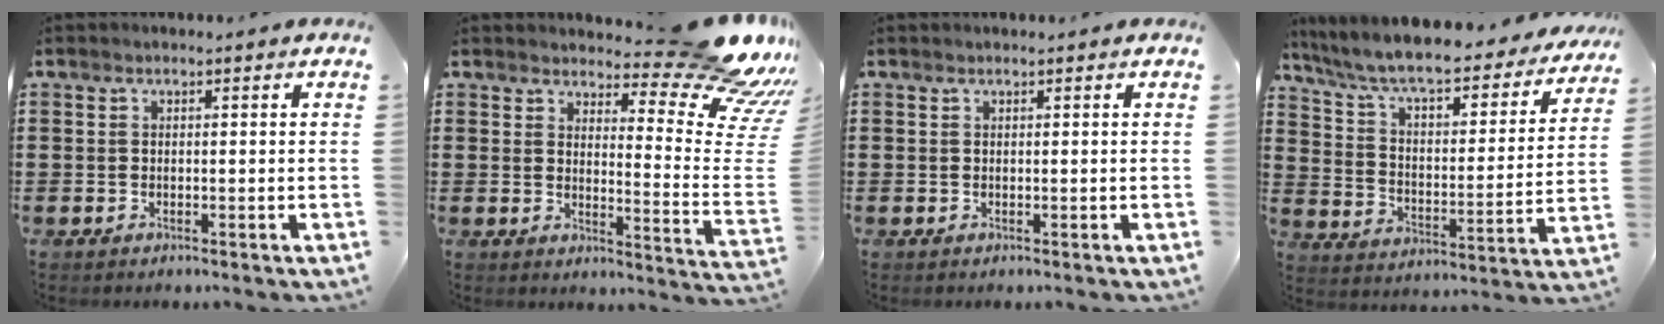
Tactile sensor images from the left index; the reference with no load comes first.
{"total": 12.3, "force": [9.9, 1.8, 7.0], "torque": [-0.098, -0.085, 0.165]}
{"total": 0.0}
{"total": 7.7, "force": [6.8, 1.0, 3.5], "torque": [-0.097, -0.051, 0.111]}